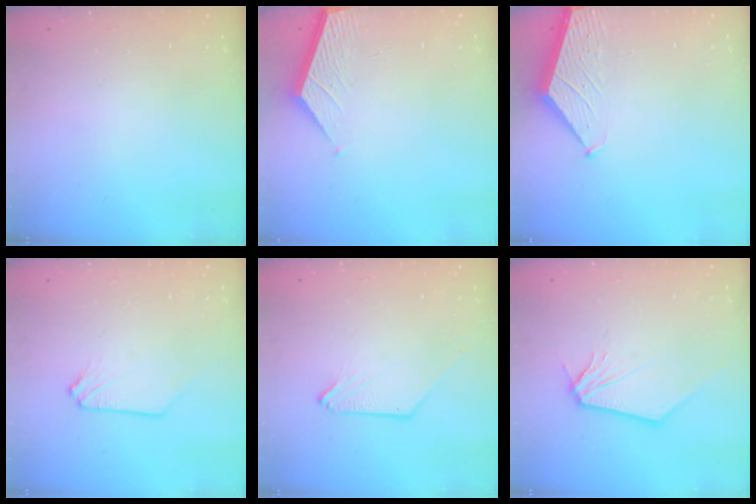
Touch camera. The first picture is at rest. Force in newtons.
{"total": 2.6, "press": 2.6, "slide": 0.3}
{"total": 1.5, "press": 1.5, "slide": 0.2}
{"total": 0.0}
{"total": 0.0}
{"total": 0.0}